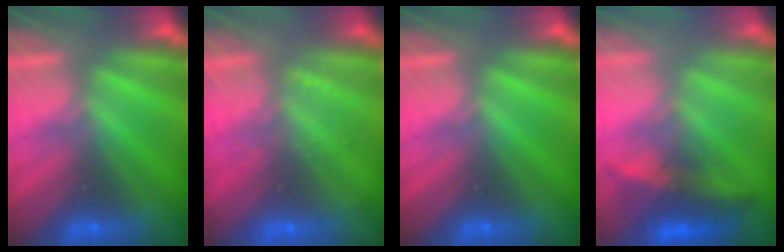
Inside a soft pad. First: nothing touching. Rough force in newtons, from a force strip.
{"total": 1.8}
{"total": 0.0}
{"total": 3.3}